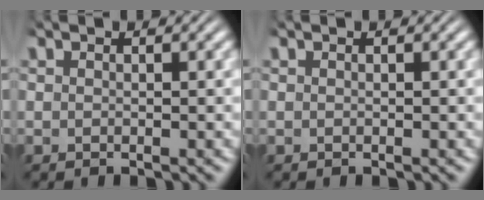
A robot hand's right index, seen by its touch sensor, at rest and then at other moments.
{"total": 0.0}